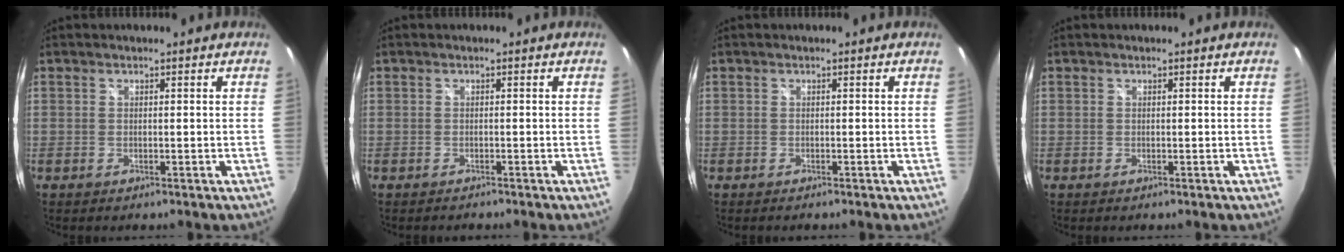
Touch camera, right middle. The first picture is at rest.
{"total": 1.0, "force": [-1.0, 0.2, 0.1], "torque": [-0.005, -0.006, -0.016]}
{"total": 0.5, "force": [-0.5, 0.1, 0.1], "torque": [-0.003, -0.004, -0.010]}
{"total": 0.0}